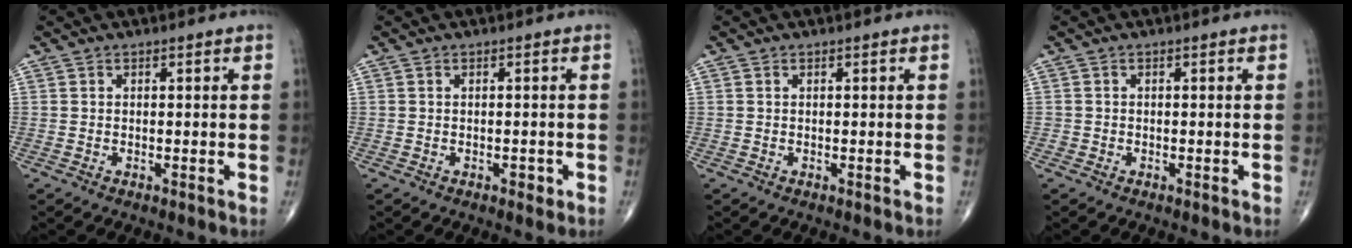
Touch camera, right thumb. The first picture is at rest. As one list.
[{"total": 1.3, "force": [-0.5, 0.8, 0.9], "torque": [-0.008, -0.001, -0.006]}, {"total": 0.0}, {"total": 0.7, "force": [-0.2, 0.6, 0.0], "torque": [0.002, 0.005, -0.005]}]